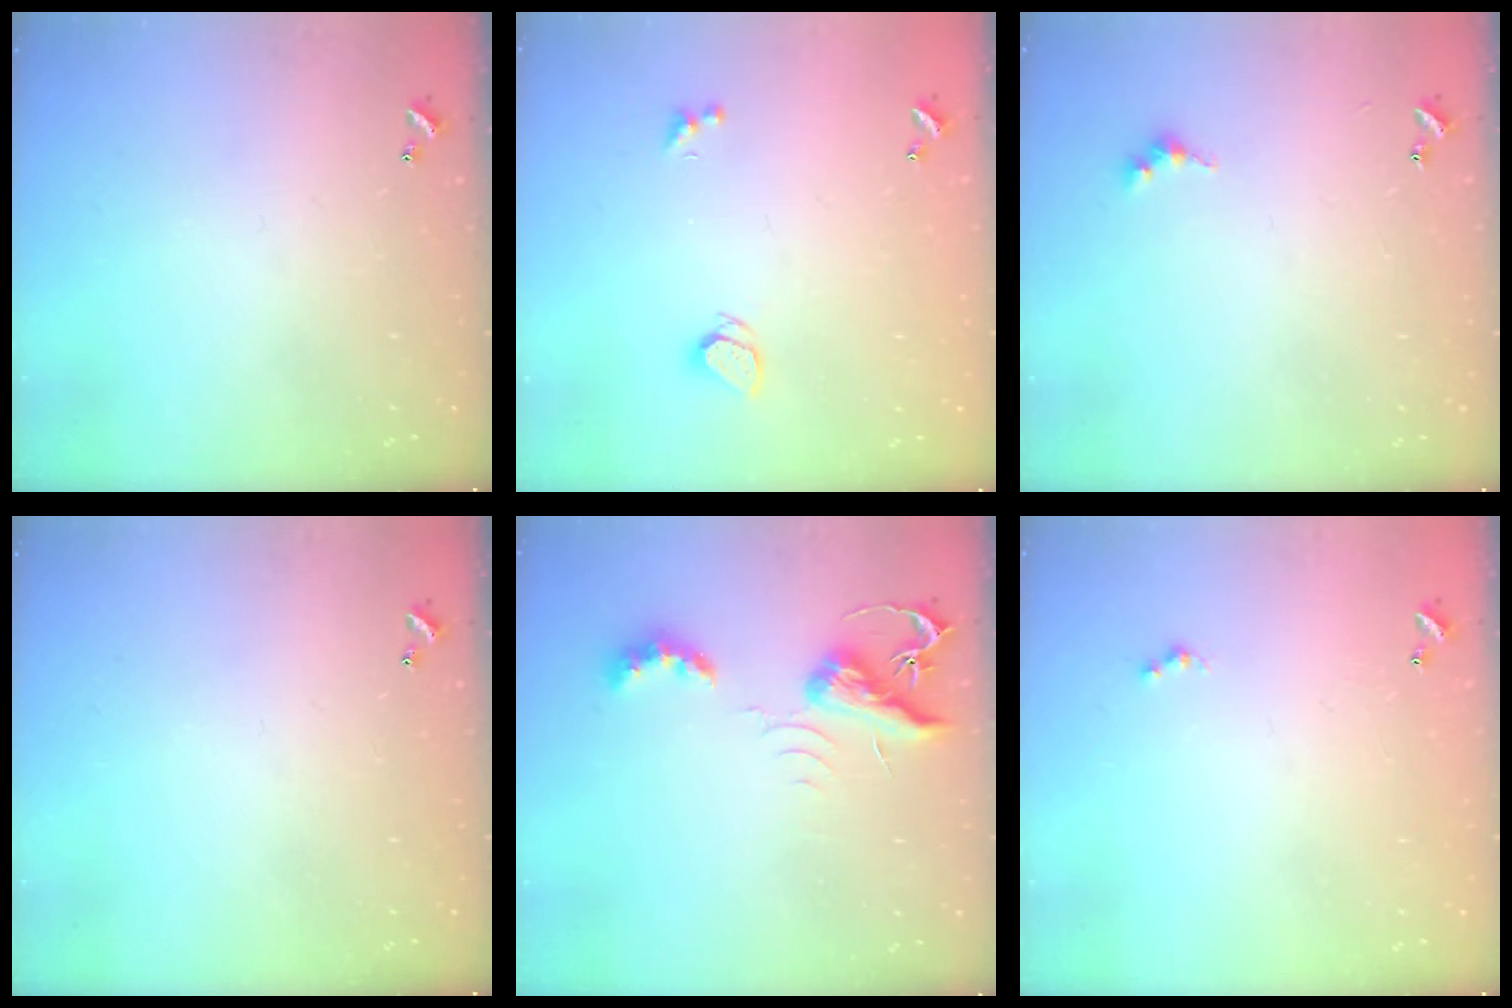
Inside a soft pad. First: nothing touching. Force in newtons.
{"total": 1.9, "press": 1.8, "slide": 0.4}
{"total": 4.6, "press": 4.5, "slide": 0.7}
{"total": 0.0}
{"total": 6.6, "press": 6.6, "slide": 0.3}
{"total": 0.8, "press": 0.5, "slide": 0.5}